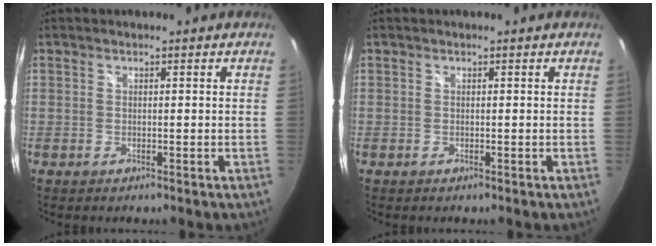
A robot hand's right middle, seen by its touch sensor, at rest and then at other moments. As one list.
[{"total": 0.0}]